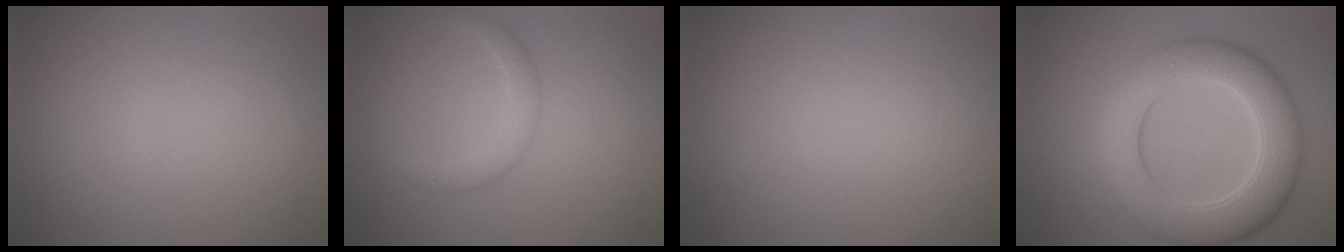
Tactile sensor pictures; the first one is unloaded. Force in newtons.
{"total": 2.0, "press": 2.0, "slide": 0.2}
{"total": 0.0}
{"total": 8.8, "press": 8.8, "slide": 0.2}